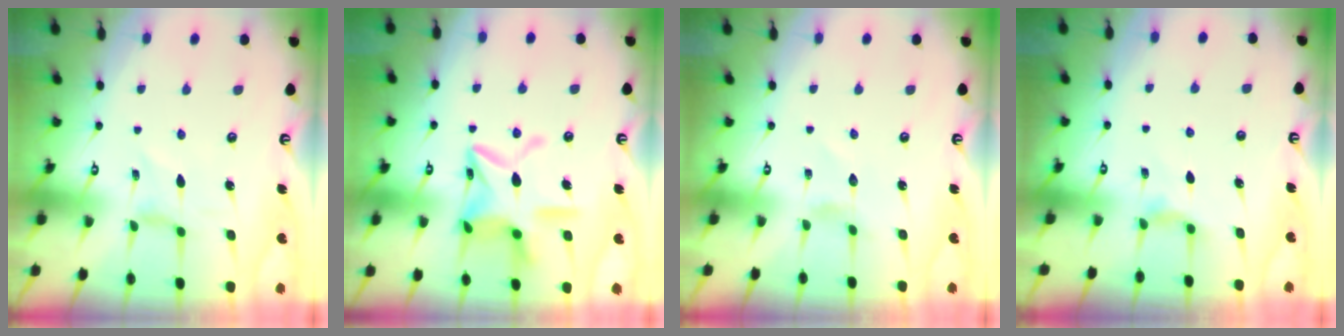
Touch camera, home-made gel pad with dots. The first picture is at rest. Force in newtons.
{"total": 16.1, "press": 16.1, "slide": 1.2}
{"total": 1.7, "press": 1.7, "slide": 0.2}
{"total": 4.3, "press": 4.3, "slide": 0.7}